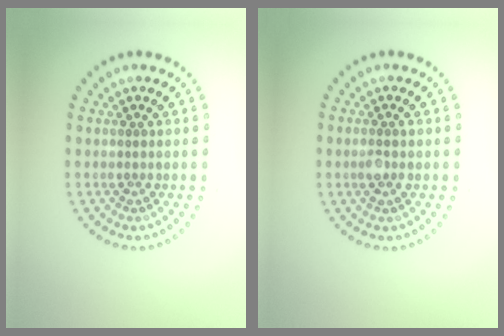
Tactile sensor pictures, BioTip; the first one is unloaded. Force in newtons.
{"total": 1.3, "press": 1.2, "slide": 0.6}